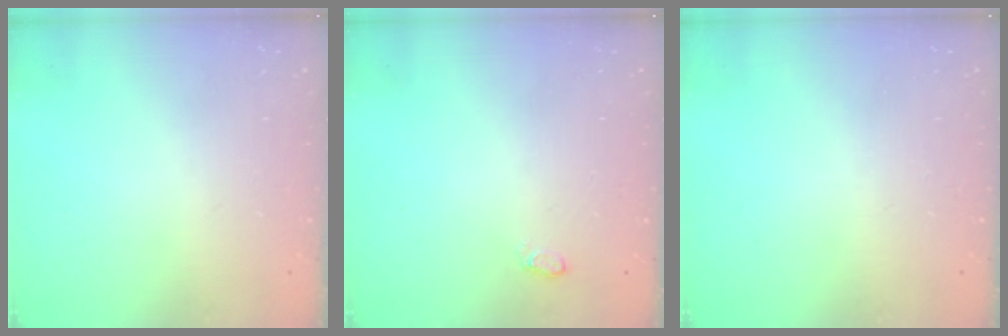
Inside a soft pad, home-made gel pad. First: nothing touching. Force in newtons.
{"total": 3.9, "press": 3.7, "slide": 1.3}
{"total": 0.0}